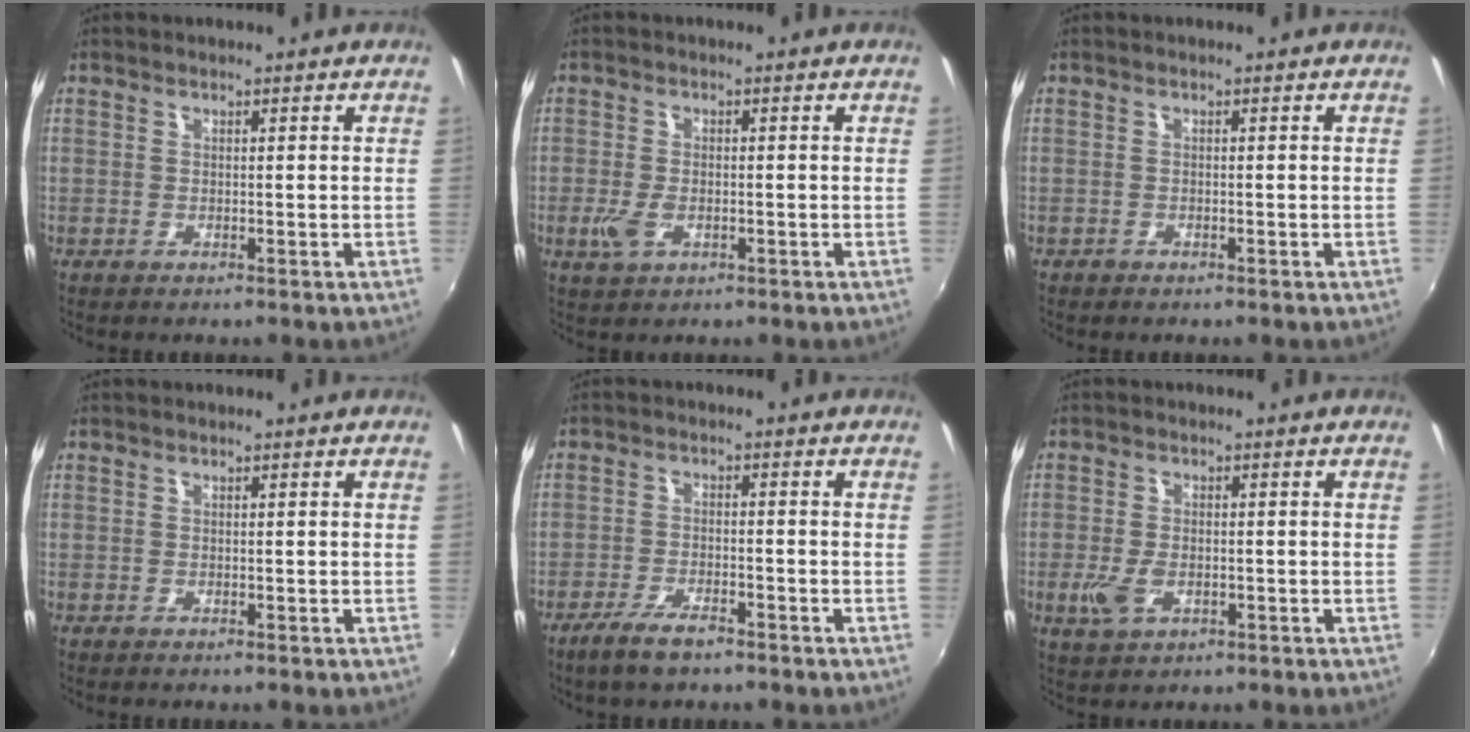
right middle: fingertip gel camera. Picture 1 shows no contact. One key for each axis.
{"total": 3.9, "fx": -1.3, "fy": 2.2, "fz": 2.9, "tx": -0.068, "ty": -0.007, "tz": -0.024}
{"total": 0.7, "fx": -0.5, "fy": 0.4, "fz": 0.0, "tx": -0.006, "ty": -0.001, "tz": -0.009}
{"total": 0.0}
{"total": 5.7, "fx": -4.3, "fy": 1.5, "fz": 3.4, "tx": -0.089, "ty": -0.010, "tz": -0.081}
{"total": 4.8, "fx": -1.5, "fy": 2.9, "fz": 3.5, "tx": -0.082, "ty": -0.008, "tz": -0.025}